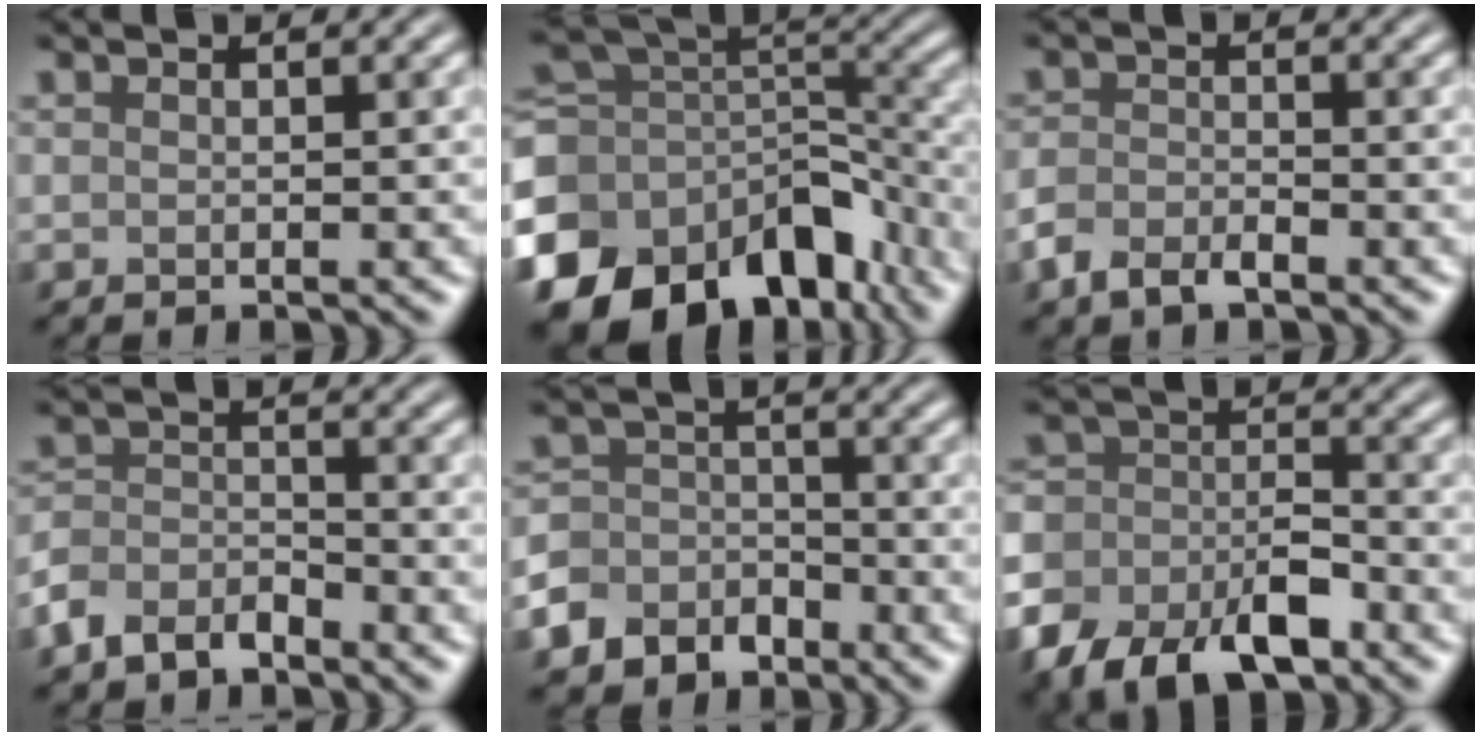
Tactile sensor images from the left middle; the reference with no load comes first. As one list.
[{"total": 16.2, "force": [-9.4, 10.4, 8.1], "torque": [-0.199, -0.018, -0.147]}, {"total": 2.9, "force": [-1.9, 1.4, 1.6], "torque": [-0.034, -0.001, -0.044]}, {"total": 4.1, "force": [-3.2, 2.1, 1.4], "torque": [-0.030, -0.002, -0.074]}, {"total": 6.3, "force": [-4.1, 4.7, 1.1], "torque": [0.001, -0.008, -0.092]}, {"total": 8.6, "force": [-5.2, 4.6, 5.0], "torque": [-0.088, -0.007, -0.099]}]